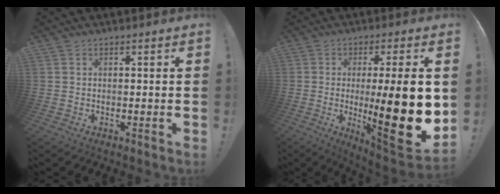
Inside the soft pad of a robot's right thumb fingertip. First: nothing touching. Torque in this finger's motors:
{"motor_torque": [1.64, 3.37, 1.72, -1.04, 0.55]}